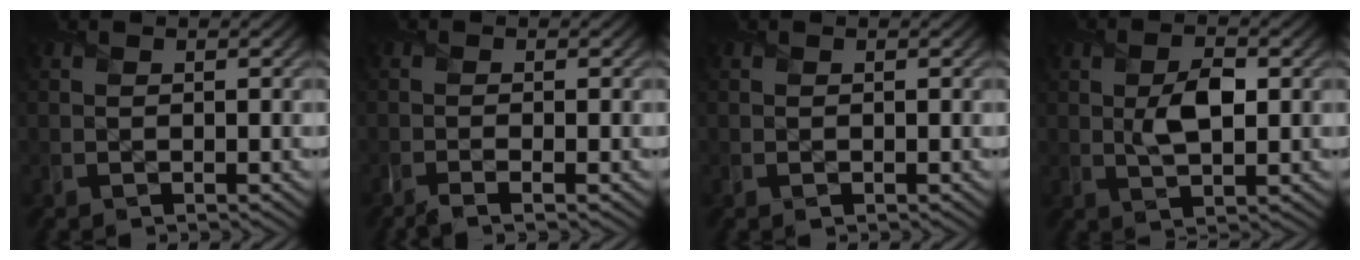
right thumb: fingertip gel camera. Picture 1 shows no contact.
{"total": 1.7, "force": [-0.9, 0.2, 1.5], "torque": [-0.020, 0.003, -0.032]}
{"total": 0.0}
{"total": 5.1, "force": [0.6, 2.4, 4.4], "torque": [-0.085, 0.000, 0.012]}